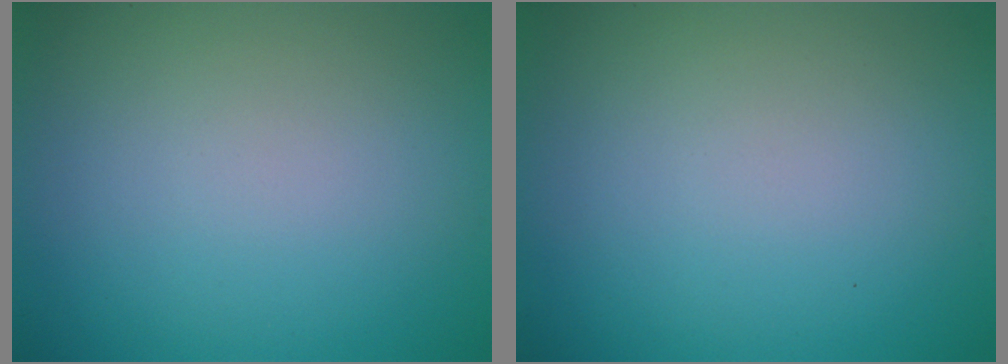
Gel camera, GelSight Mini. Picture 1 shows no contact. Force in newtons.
{"total": 0.0}